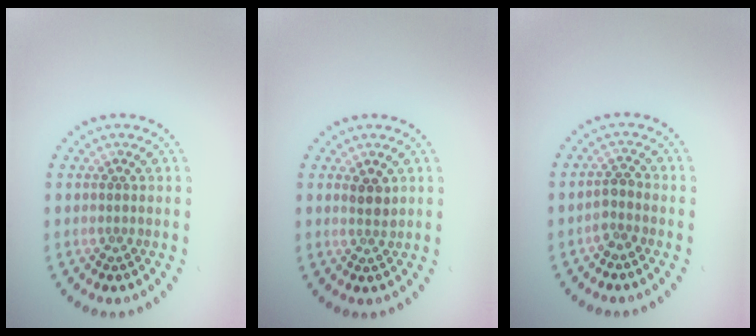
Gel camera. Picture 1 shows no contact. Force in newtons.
{"total": 1.4, "press": 1.2, "slide": 0.7}
{"total": 1.6, "press": 1.3, "slide": 1.0}